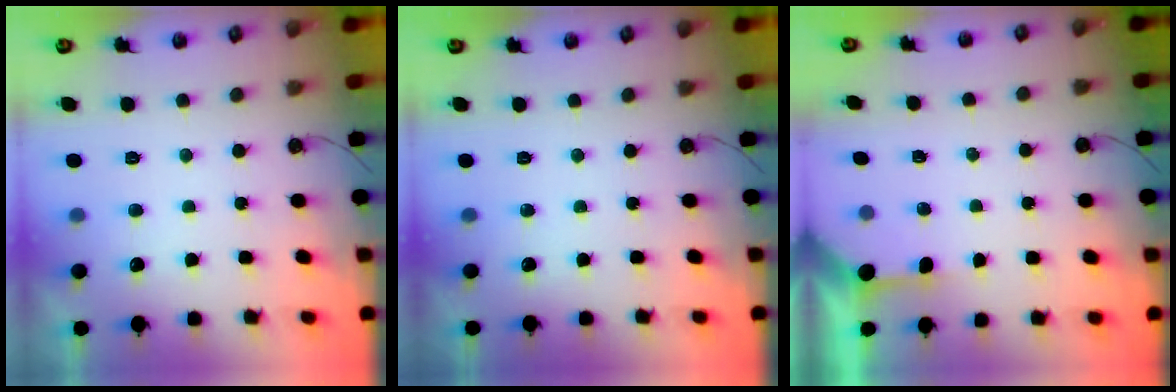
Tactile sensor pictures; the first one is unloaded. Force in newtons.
{"total": 0.0}
{"total": 3.1, "press": 3.0, "slide": 0.3}